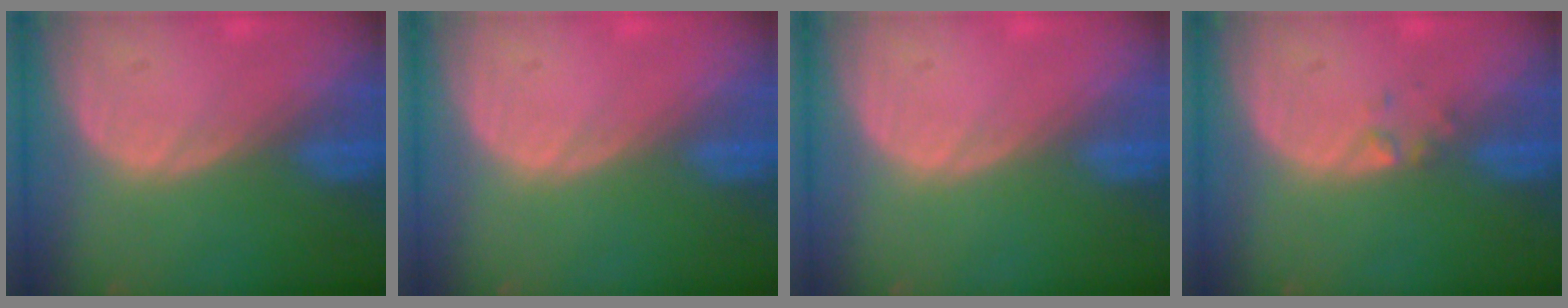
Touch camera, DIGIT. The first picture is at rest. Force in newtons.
{"total": 0.0}
{"total": 0.0}
{"total": 1.2, "press": 1.2, "slide": 0.1}